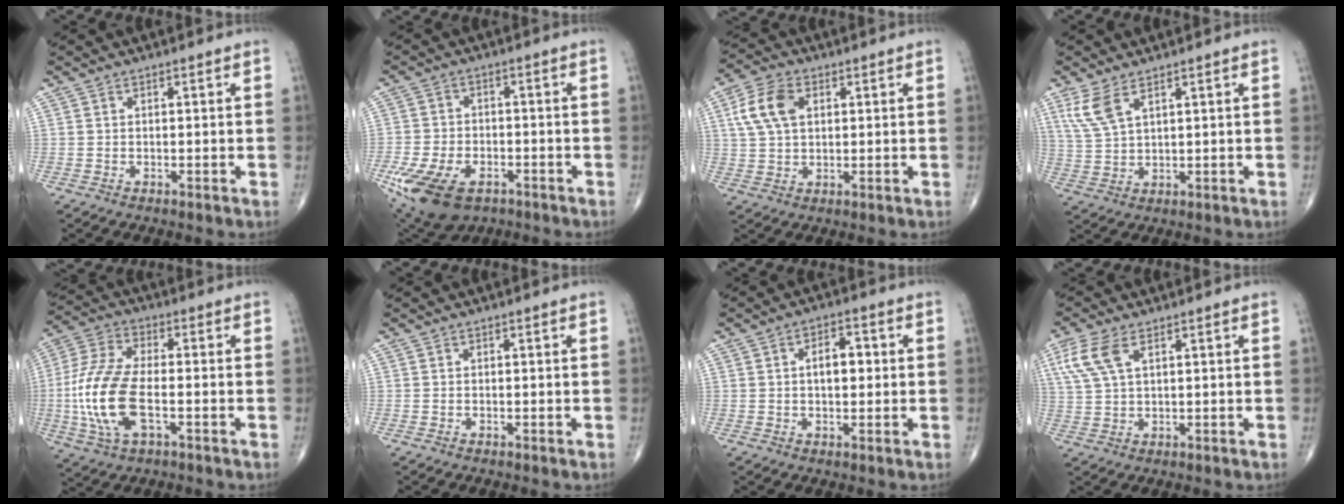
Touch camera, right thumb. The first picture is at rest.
{"total": 14.5, "force": [-7.0, 8.4, 9.4], "torque": [-0.196, 0.010, -0.115]}
{"total": 8.8, "force": [2.5, 5.6, 6.3], "torque": [-0.121, 0.008, 0.046]}
{"total": 6.1, "force": [3.4, 2.4, 4.4], "torque": [-0.101, -0.008, 0.080]}
{"total": 15.1, "force": [-3.0, 6.8, 13.1], "torque": [-0.298, 0.014, -0.057]}
{"total": 0.0}
{"total": 5.4, "force": [0.6, 3.0, 4.5], "torque": [-0.061, 0.010, 0.006]}
{"total": 6.9, "force": [3.0, 3.2, 5.3], "torque": [-0.136, 0.006, 0.065]}